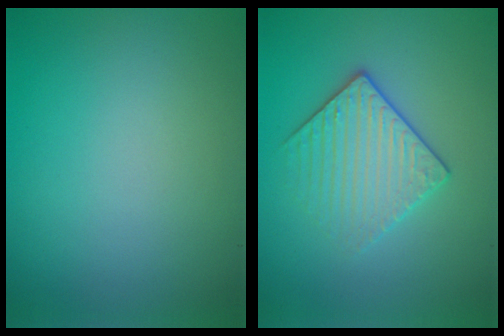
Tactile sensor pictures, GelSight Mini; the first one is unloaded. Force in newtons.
{"total": 3.2, "press": 3.1, "slide": 0.9}